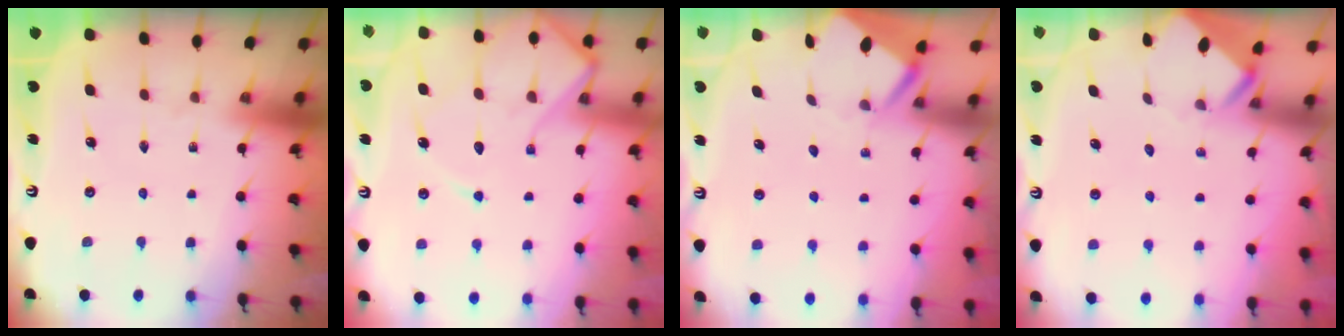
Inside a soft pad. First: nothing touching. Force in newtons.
{"total": 11.4, "press": 11.3, "slide": 1.0}
{"total": 3.8, "press": 3.8, "slide": 0.3}
{"total": 3.5, "press": 3.5, "slide": 0.2}